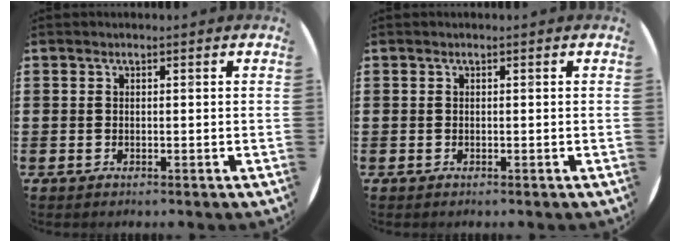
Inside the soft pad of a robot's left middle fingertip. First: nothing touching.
{"total": 0.0}